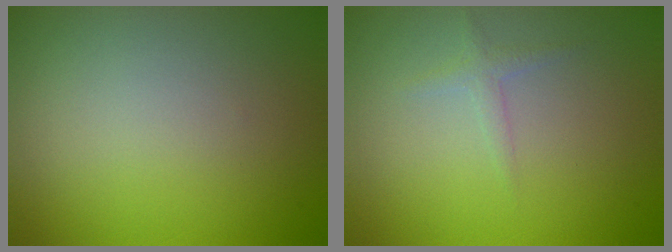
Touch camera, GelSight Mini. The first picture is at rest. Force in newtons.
{"total": 1.1, "press": 1.1, "slide": 0.1}